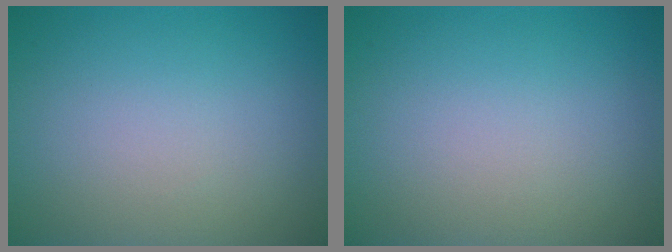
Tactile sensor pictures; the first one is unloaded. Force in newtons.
{"total": 0.0}